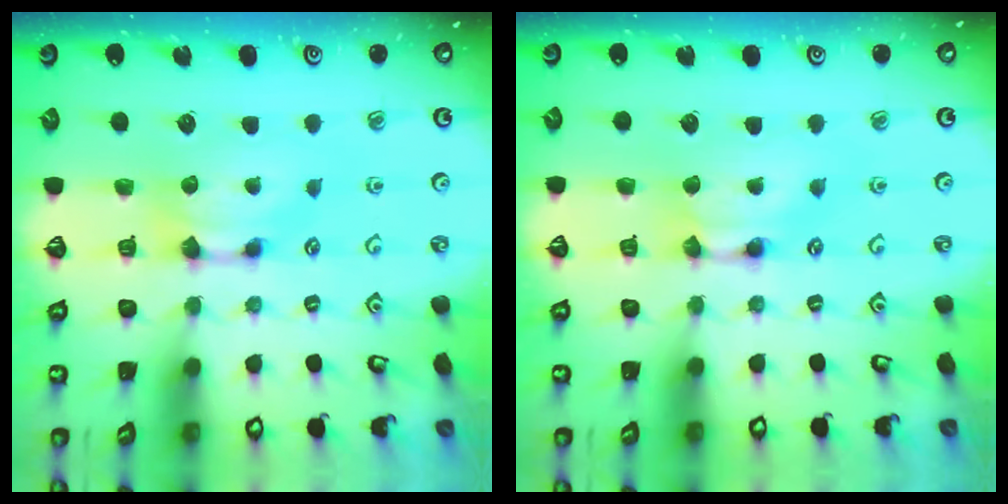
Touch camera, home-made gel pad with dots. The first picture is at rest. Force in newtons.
{"total": 1.6, "press": 1.6, "slide": 0.2}